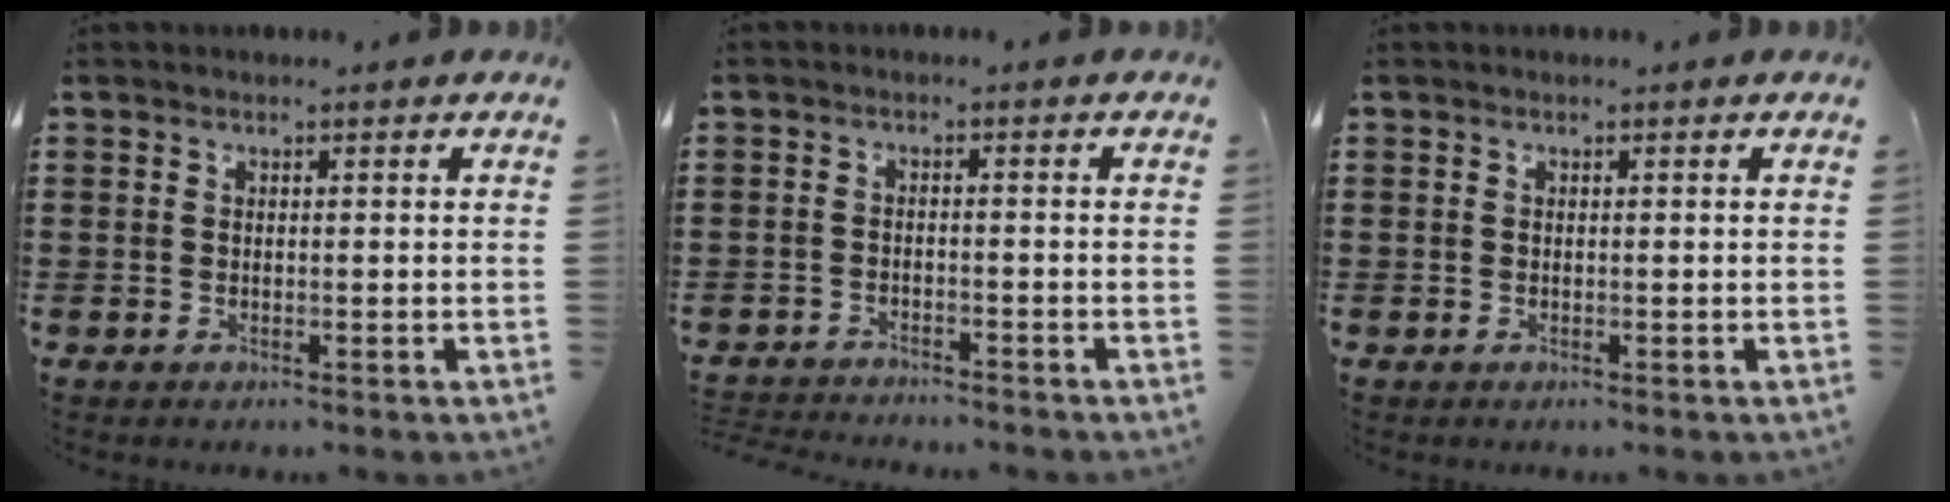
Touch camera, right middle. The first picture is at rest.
{"total": 2.5, "force": [-2.5, 0.2, -0.2], "torque": [-0.004, -0.001, -0.055]}
{"total": 0.0}